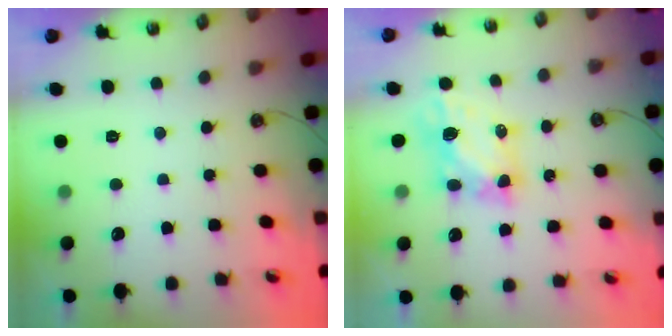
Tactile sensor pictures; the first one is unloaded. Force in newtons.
{"total": 6.1, "press": 6.0, "slide": 0.8}